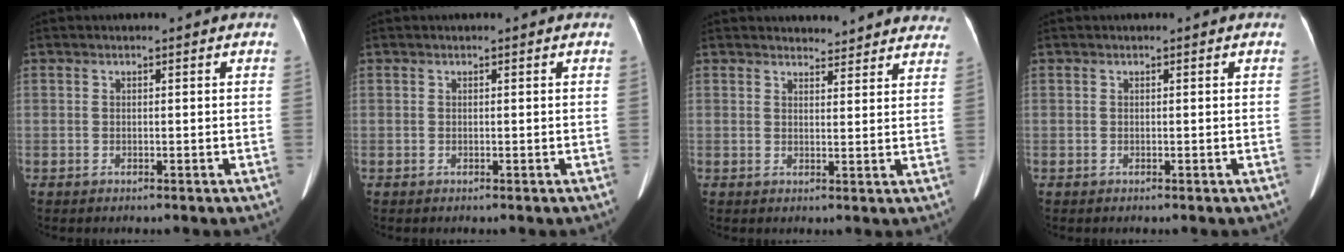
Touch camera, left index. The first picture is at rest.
{"total": 0.0}
{"total": 10.0, "force": [9.6, 2.7, 1.0], "torque": [0.025, 0.000, 0.087]}
{"total": 0.0}